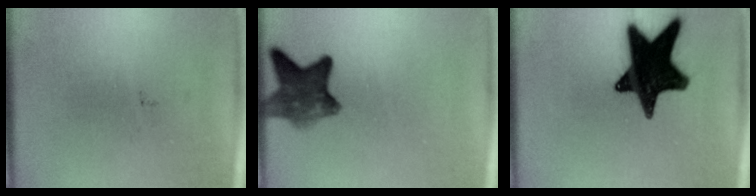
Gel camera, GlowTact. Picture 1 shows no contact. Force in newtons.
{"total": 6.8}
{"total": 18.8}